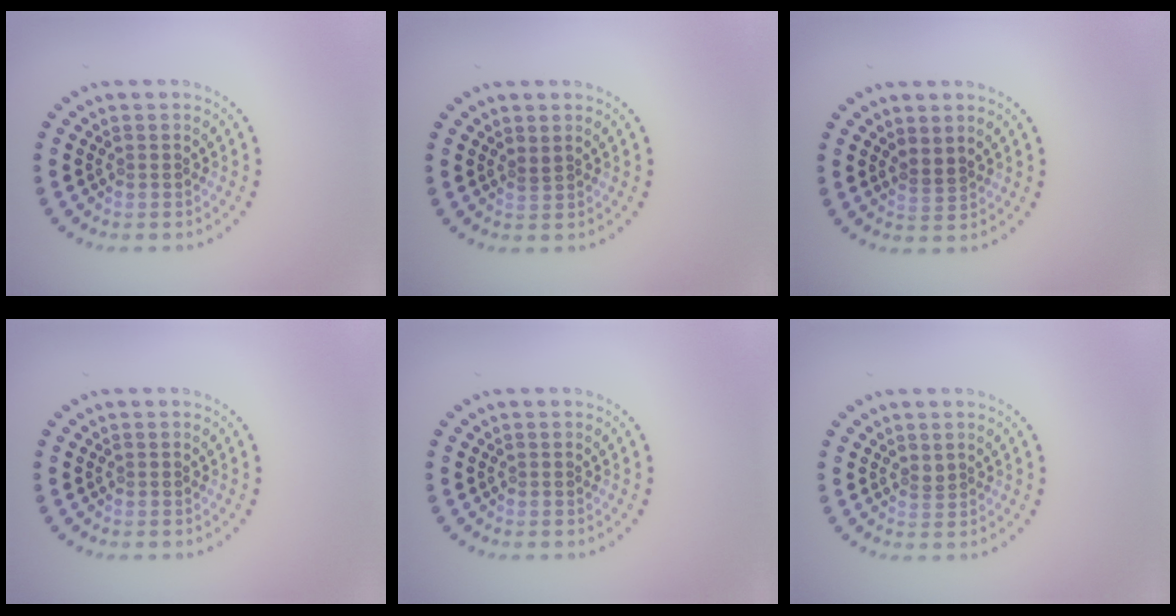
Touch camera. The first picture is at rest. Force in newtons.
{"total": 0.6, "press": 0.3, "slide": 0.5}
{"total": 1.2, "press": 0.9, "slide": 0.8}
{"total": 0.0}
{"total": 0.0}
{"total": 0.9, "press": 0.6, "slide": 0.7}